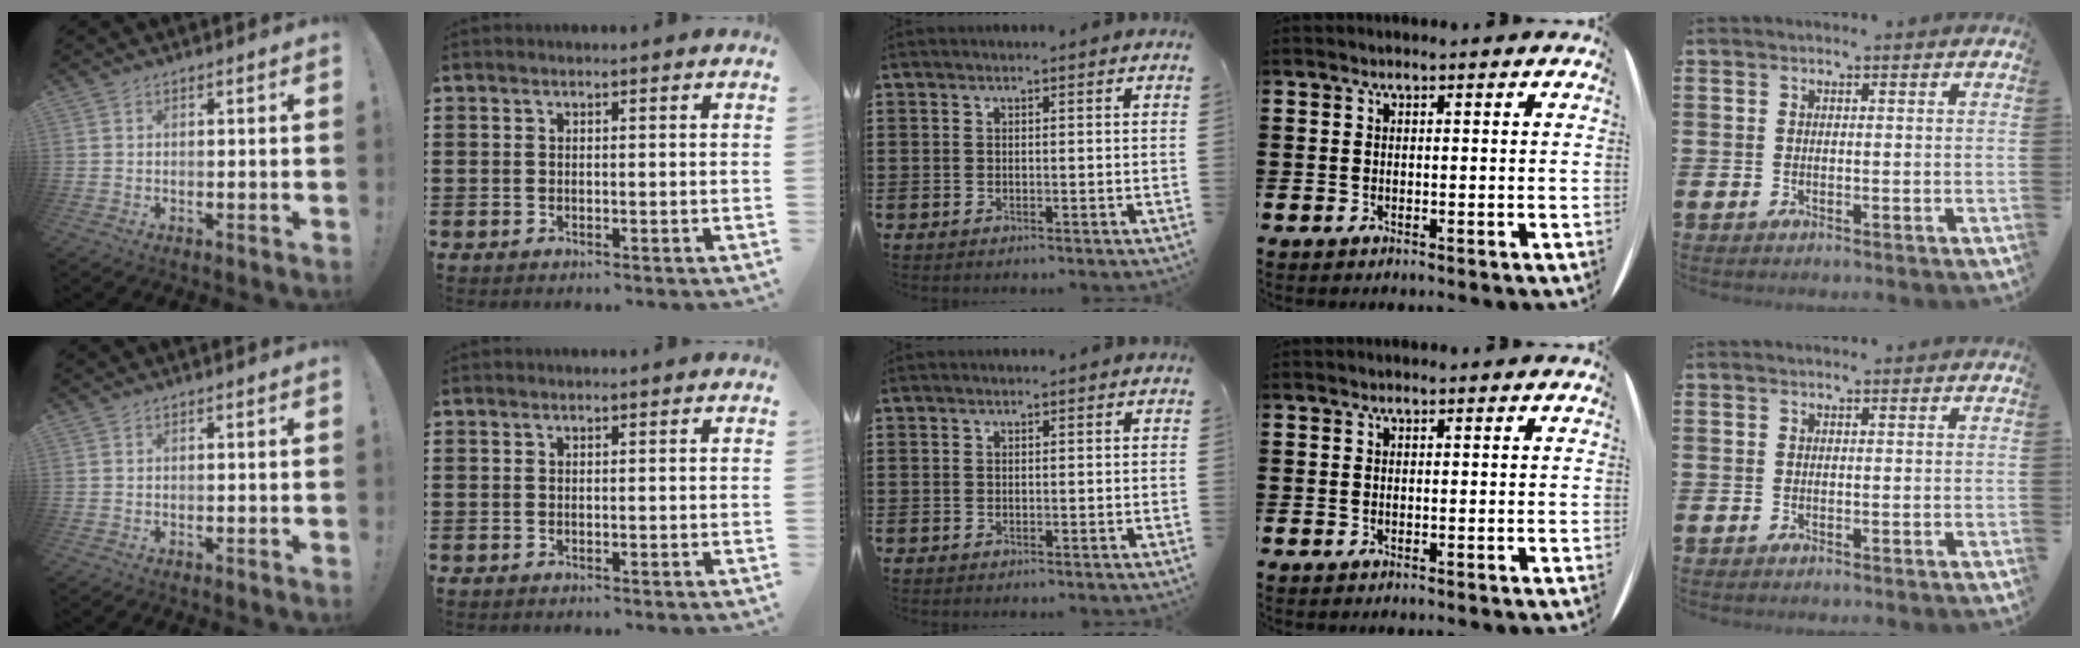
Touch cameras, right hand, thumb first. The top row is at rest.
{}